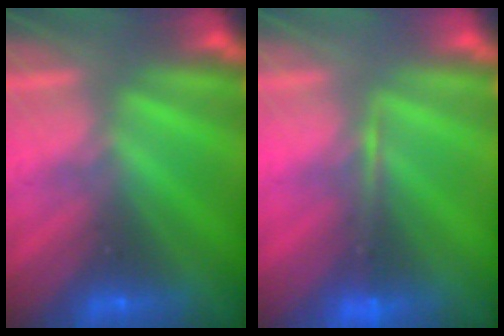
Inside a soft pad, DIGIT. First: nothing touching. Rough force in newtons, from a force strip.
{"total": 1.3}